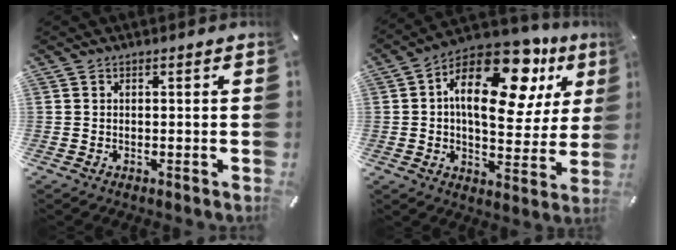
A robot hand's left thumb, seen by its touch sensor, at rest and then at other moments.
{"total": 21.6, "force": [10.1, 10.8, 15.8], "torque": [-0.243, -0.057, 0.167]}